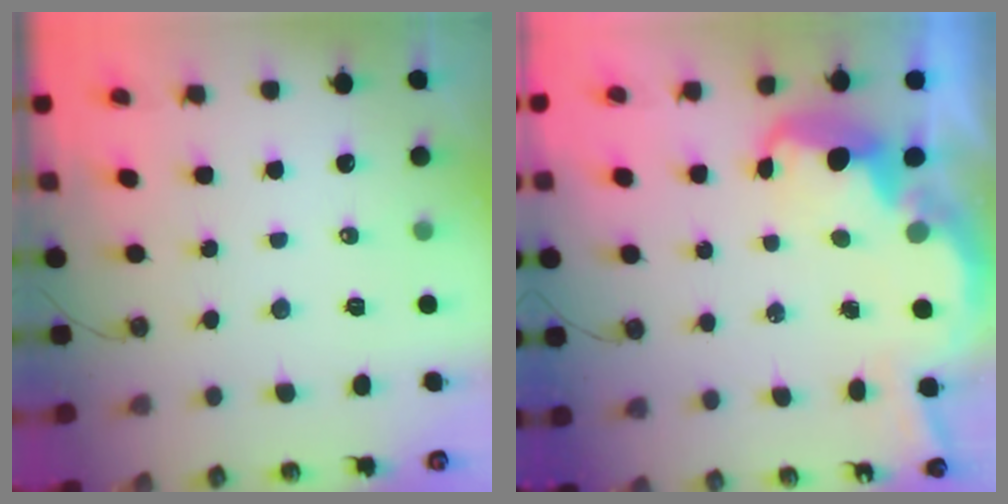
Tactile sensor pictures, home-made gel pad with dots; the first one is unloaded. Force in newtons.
{"total": 6.7, "press": 6.7, "slide": 0.5}